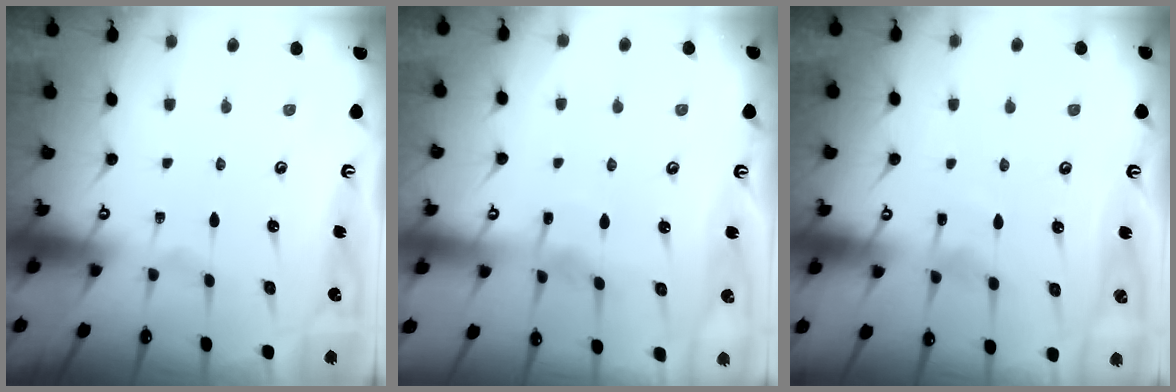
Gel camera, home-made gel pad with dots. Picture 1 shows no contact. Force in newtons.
{"total": 3.0, "press": 2.9, "slide": 0.3}
{"total": 5.5, "press": 5.5, "slide": 0.6}